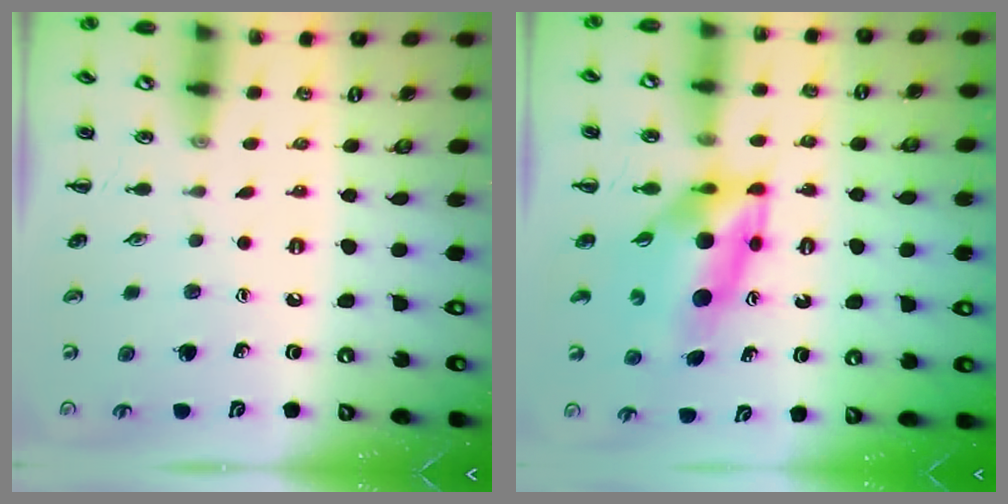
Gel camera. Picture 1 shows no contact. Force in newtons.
{"total": 7.2, "press": 6.9, "slide": 2.0}